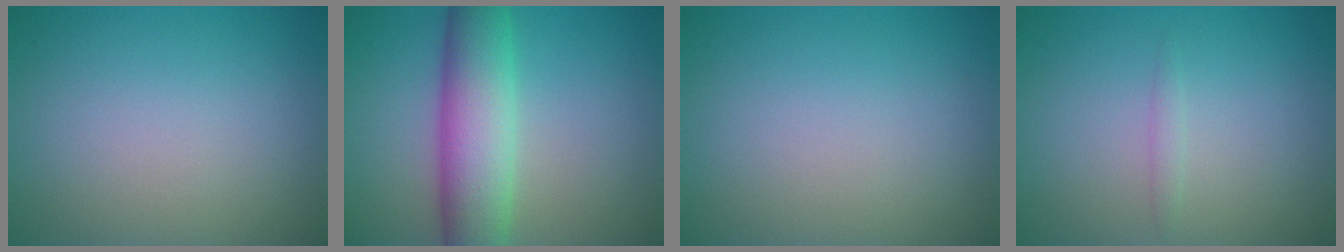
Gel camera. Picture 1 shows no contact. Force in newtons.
{"total": 7.9, "press": 7.9, "slide": 0.2}
{"total": 0.0}
{"total": 0.7, "press": 0.7, "slide": 0.0}